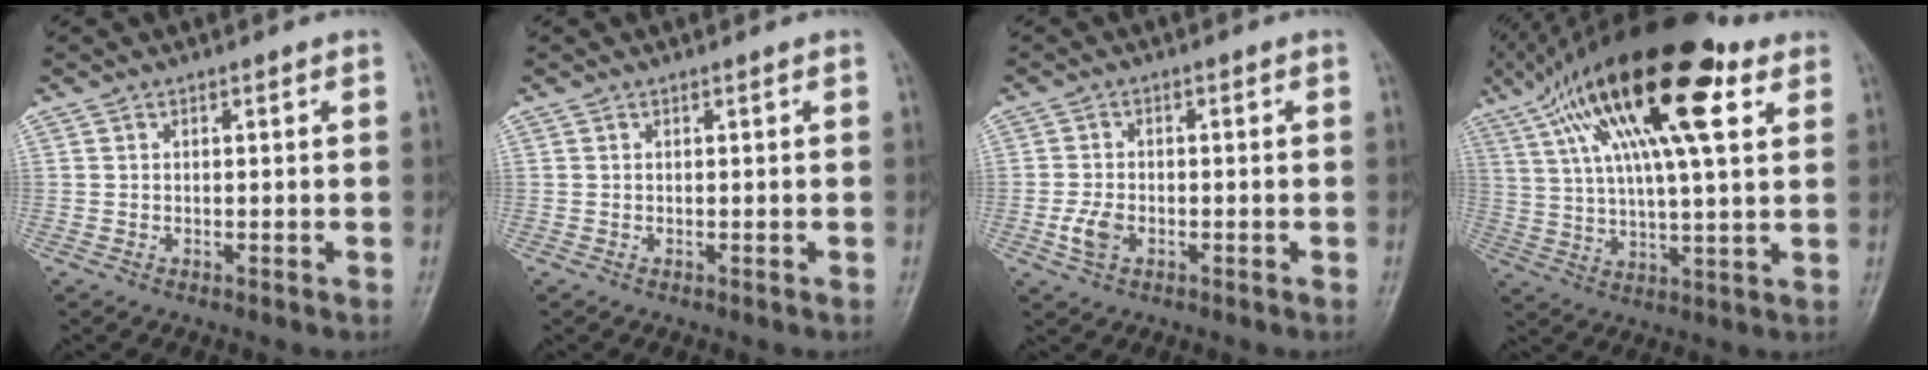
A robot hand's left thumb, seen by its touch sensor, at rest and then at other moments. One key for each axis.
{"total": 0.0}
{"total": 4.0, "fx": -1.4, "fy": 2.6, "fz": 2.7, "tx": -0.057, "ty": 0.005, "tz": -0.028}
{"total": 24.6, "fx": 11.0, "fy": 7.6, "fz": 20.7, "tx": -0.355, "ty": 0.008, "tz": 0.182}